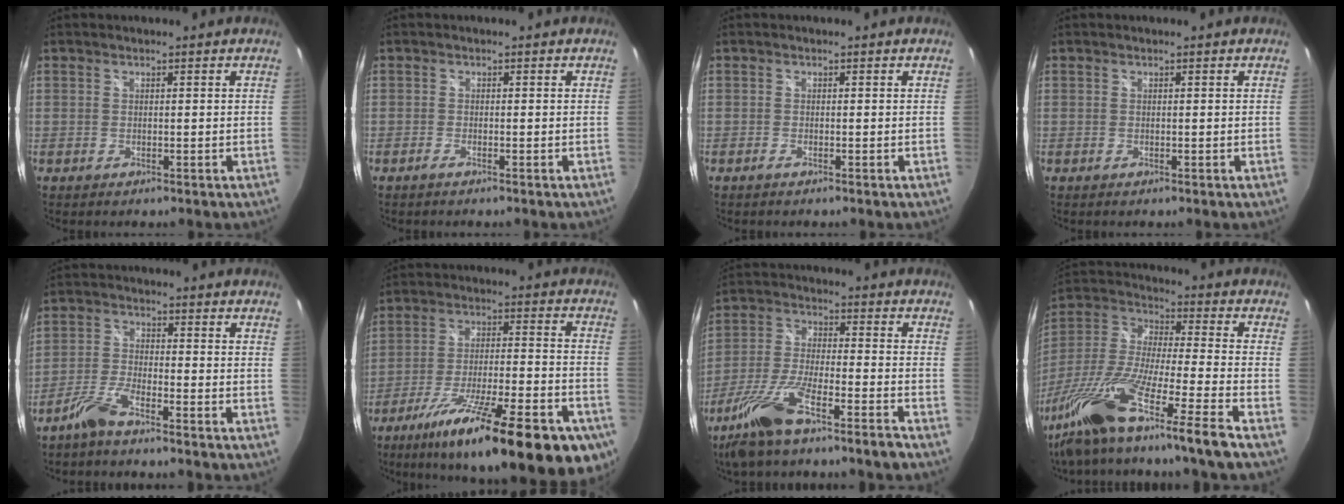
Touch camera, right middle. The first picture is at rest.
{"total": 0.8, "force": [-0.7, -0.1, 0.4], "torque": [-0.011, -0.001, -0.016]}
{"total": 0.5, "force": [-0.4, -0.1, 0.3], "torque": [-0.006, -0.001, -0.011]}
{"total": 0.0}
{"total": 4.9, "force": [-4.0, 0.7, 2.6], "torque": [-0.070, 0.003, -0.084]}
{"total": 27.3, "force": [-18.0, 5.9, 19.6], "torque": [-0.305, -0.054, -0.263]}
{"total": 12.7, "force": [-9.5, 1.1, 8.4], "torque": [-0.185, -0.017, -0.175]}
{"total": 23.0, "force": [-16.8, -1.5, 15.6], "torque": [-0.276, -0.061, -0.309]}